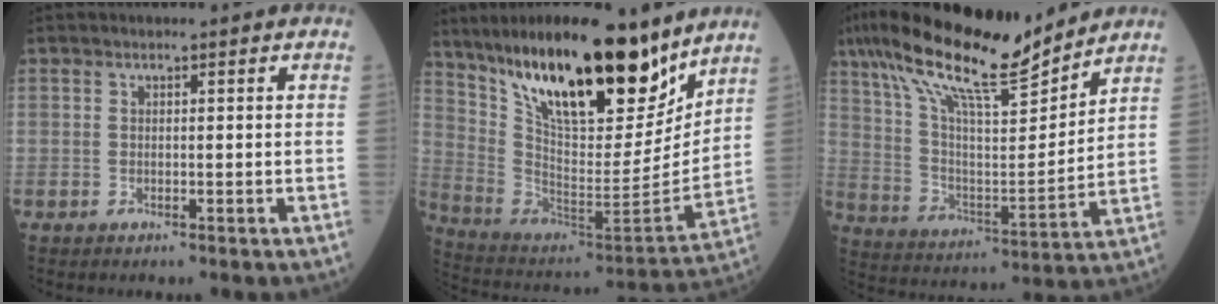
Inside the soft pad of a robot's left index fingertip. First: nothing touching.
{"total": 24.5, "force": [17.9, 6.1, 15.6], "torque": [-0.264, -0.018, 0.310]}
{"total": 17.2, "force": [14.2, 2.3, 9.4], "torque": [-0.175, 0.006, 0.258]}